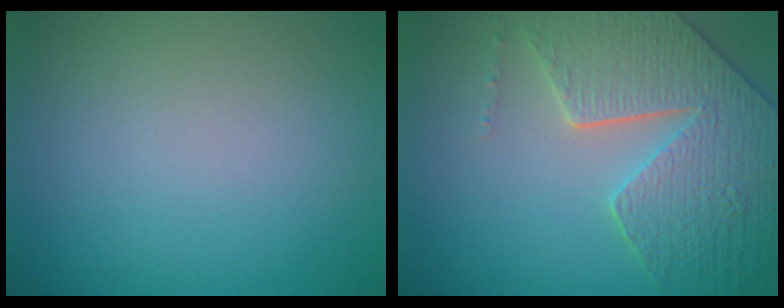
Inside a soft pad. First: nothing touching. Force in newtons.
{"total": 7.3, "press": 6.0, "slide": 4.2}